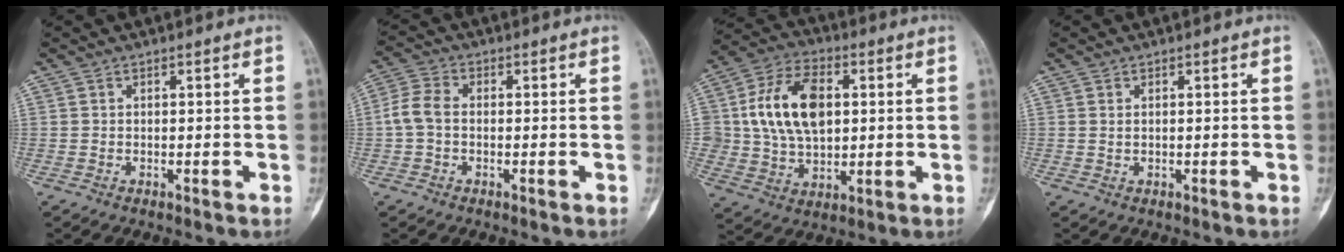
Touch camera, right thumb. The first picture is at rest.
{"total": 4.8, "force": [-0.5, 3.3, 3.5], "torque": [-0.075, 0.013, -0.019]}
{"total": 15.9, "force": [2.6, 10.4, 11.7], "torque": [-0.190, 0.007, 0.046]}
{"total": 0.7, "force": [0.3, 0.5, 0.5], "torque": [-0.011, 0.001, 0.007]}